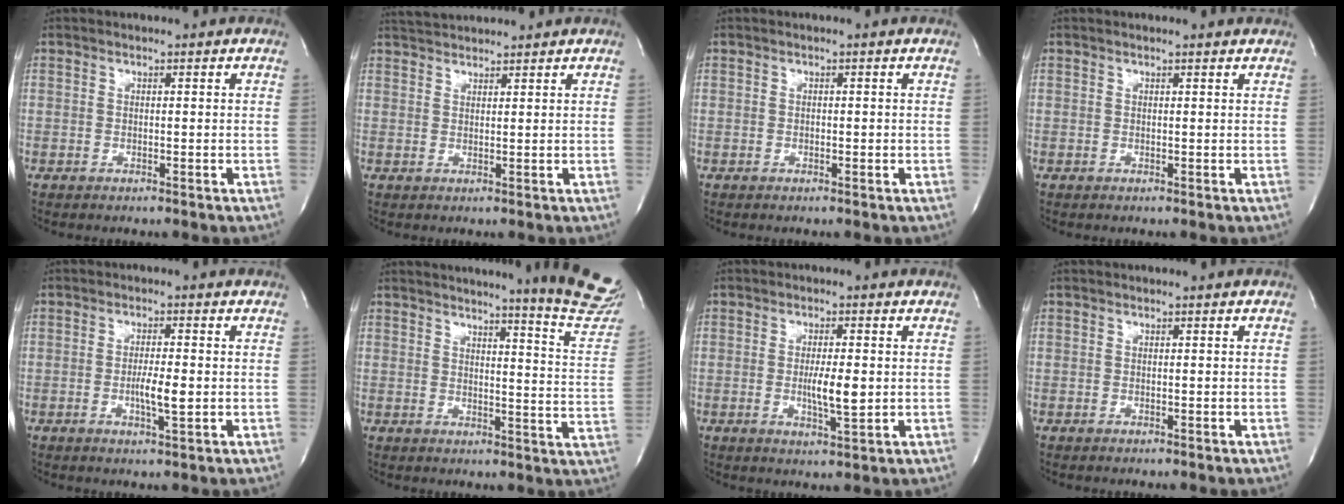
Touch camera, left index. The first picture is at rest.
{"total": 4.1, "force": [4.0, 0.3, 0.8], "torque": [-0.019, 0.029, 0.071]}
{"total": 0.5, "force": [-0.4, 0.3, 0.3], "torque": [-0.003, -0.002, -0.006]}
{"total": 2.0, "force": [1.9, 0.4, 0.5], "torque": [-0.013, 0.007, 0.011]}
{"total": 3.8, "force": [-0.9, 0.4, 3.6], "torque": [-0.065, -0.007, -0.014]}
{"total": 16.5, "force": [15.0, -1.1, 6.7], "torque": [-0.084, -0.122, 0.152]}
{"total": 4.7, "force": [-0.5, 0.8, 4.6], "torque": [-0.082, -0.009, -0.007]}
{"total": 0.0}